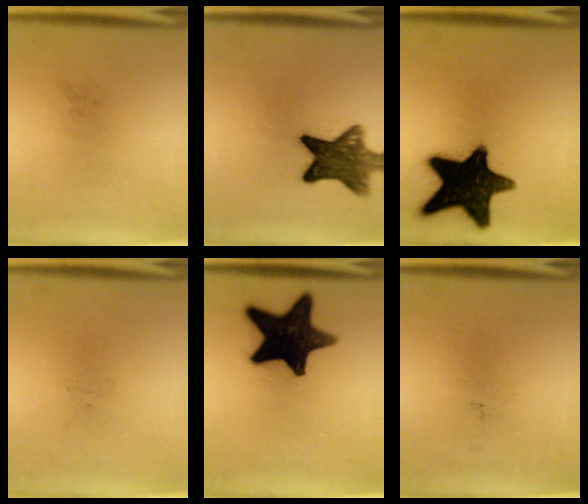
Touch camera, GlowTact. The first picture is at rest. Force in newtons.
{"total": 10.4}
{"total": 18.5}
{"total": 0.0}
{"total": 17.3}
{"total": 0.0}